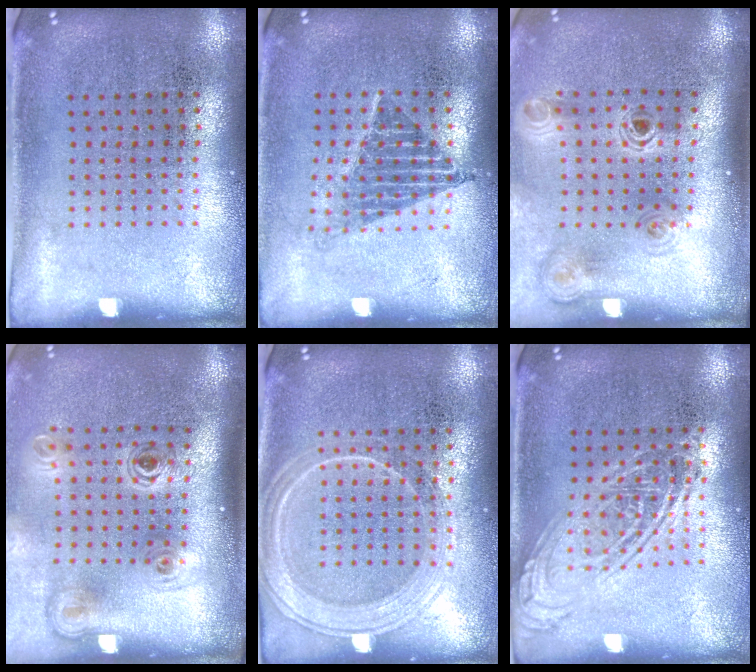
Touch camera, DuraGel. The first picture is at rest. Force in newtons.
{"total": 1.3, "press": 1.1, "slide": 0.7}
{"total": 1.3, "press": 1.2, "slide": 0.5}
{"total": 2.1, "press": 1.4, "slide": 1.6}
{"total": 2.8, "press": 2.8, "slide": 0.5}
{"total": 2.6, "press": 2.6, "slide": 0.4}